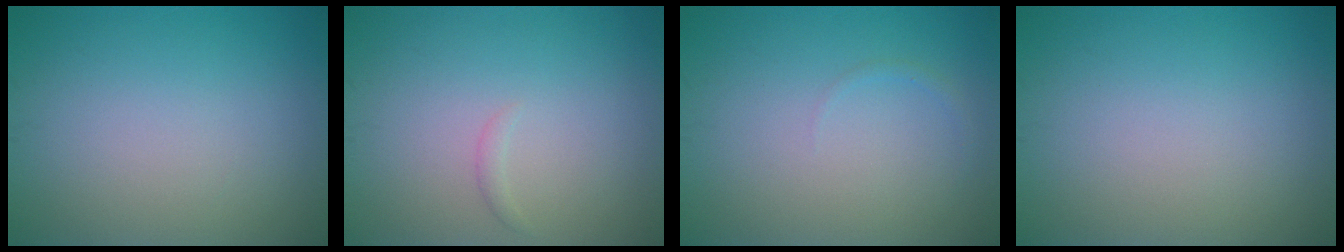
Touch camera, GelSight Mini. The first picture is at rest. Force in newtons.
{"total": 0.6, "press": 0.6, "slide": 0.1}
{"total": 0.5, "press": 0.5, "slide": 0.1}
{"total": 0.0}